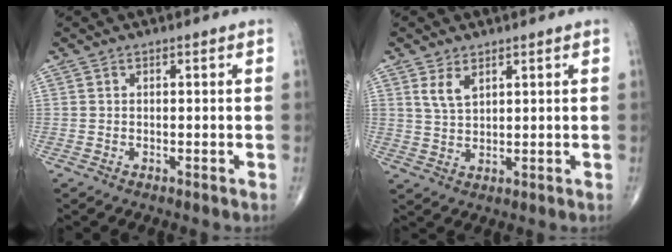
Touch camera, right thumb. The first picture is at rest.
{"total": 3.9, "force": [2.1, 2.0, 2.6], "torque": [-0.045, -0.012, 0.047]}